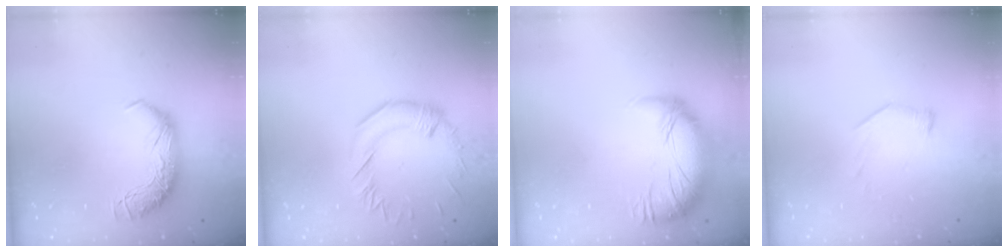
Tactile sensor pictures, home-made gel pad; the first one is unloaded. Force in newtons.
{"total": 0.7, "press": 0.0, "slide": 0.7}
{"total": 2.7, "press": 1.5, "slide": 2.3}
{"total": 6.4, "press": 6.3, "slide": 1.1}